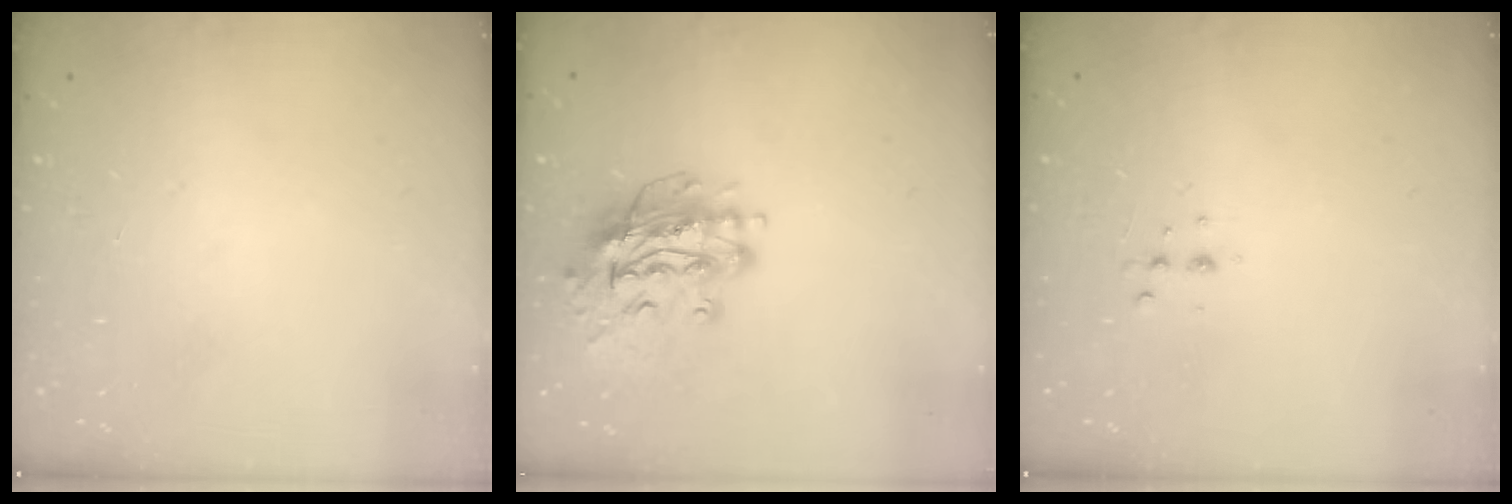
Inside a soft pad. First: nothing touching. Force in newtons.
{"total": 15.2, "press": 15.1, "slide": 1.6}
{"total": 3.5, "press": 3.4, "slide": 0.5}